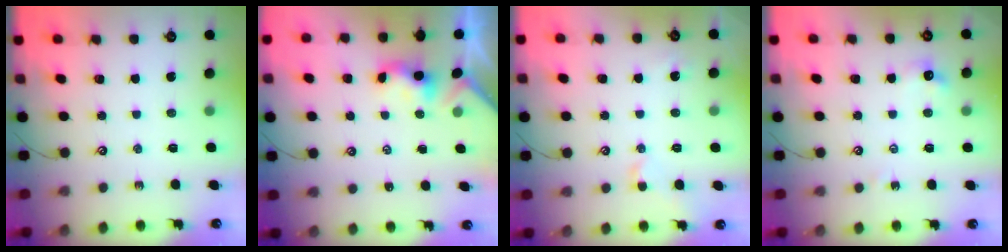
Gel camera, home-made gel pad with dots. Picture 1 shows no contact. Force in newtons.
{"total": 1.1, "press": 1.0, "slide": 0.4}
{"total": 0.5, "press": 0.2, "slide": 0.5}
{"total": 5.8, "press": 5.8, "slide": 0.8}